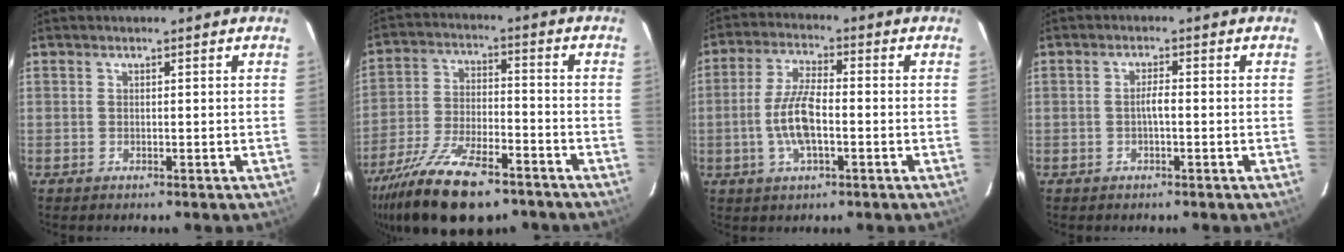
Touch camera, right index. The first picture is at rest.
{"total": 19.1, "force": [-13.6, 6.8, 11.5], "torque": [-0.234, -0.039, -0.232]}
{"total": 8.6, "force": [-2.1, 2.8, 7.8], "torque": [-0.162, 0.004, -0.041]}
{"total": 1.8, "force": [-0.5, 0.3, 1.7], "torque": [-0.033, 0.007, -0.011]}